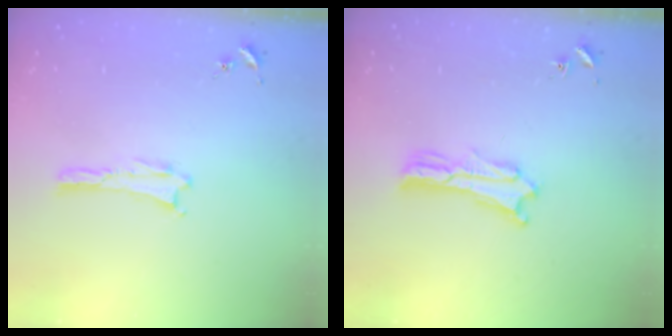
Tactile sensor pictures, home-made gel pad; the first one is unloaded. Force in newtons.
{"total": 2.5, "press": 2.5, "slide": 0.1}